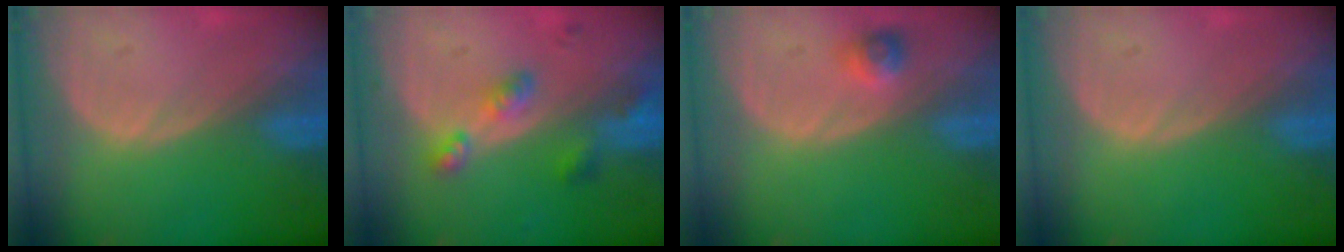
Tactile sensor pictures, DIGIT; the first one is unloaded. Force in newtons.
{"total": 5.3, "press": 4.8, "slide": 2.2}
{"total": 2.2, "press": 2.2, "slide": 0.2}
{"total": 0.0}